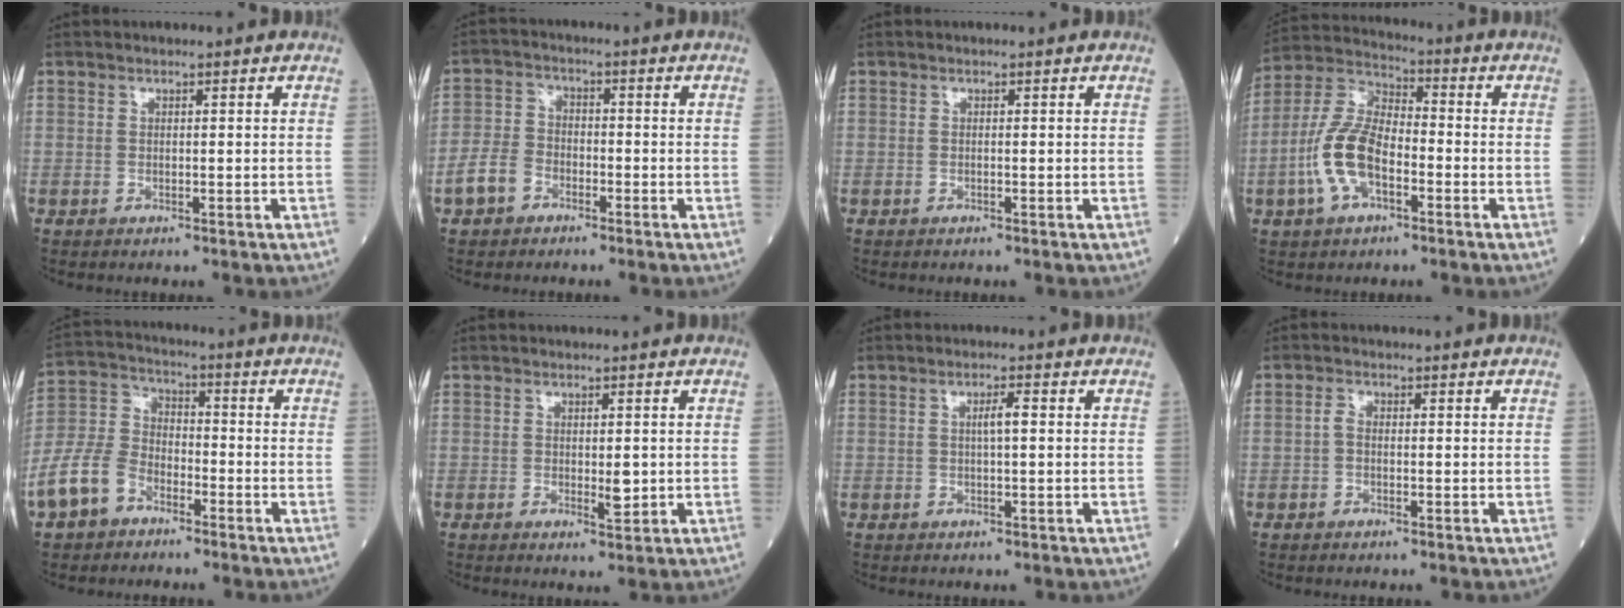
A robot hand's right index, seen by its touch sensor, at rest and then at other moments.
{"total": 5.1, "force": [-3.0, 3.4, 2.3], "torque": [-0.061, 0.009, -0.062]}
{"total": 0.0}
{"total": 11.0, "force": [-3.4, 5.1, 9.2], "torque": [-0.212, 0.014, -0.072]}
{"total": 9.6, "force": [-5.7, 6.0, 4.8], "torque": [-0.130, 0.009, -0.120]}
{"total": 2.1, "force": [0.0, 0.6, 2.0], "torque": [-0.030, -0.004, 0.003]}
{"total": 2.2, "force": [0.4, 0.2, 2.2], "torque": [-0.039, 0.002, 0.005]}
{"total": 1.2, "force": [-0.3, 0.6, 1.0], "torque": [-0.018, 0.003, -0.007]}